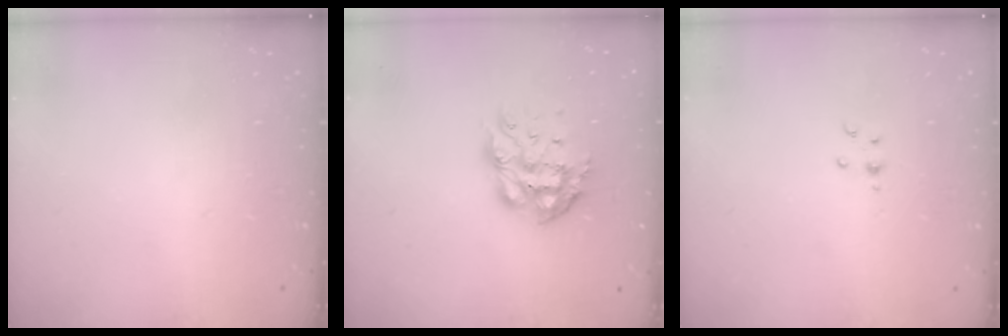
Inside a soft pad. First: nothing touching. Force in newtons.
{"total": 10.2, "press": 10.1, "slide": 0.8}
{"total": 2.4, "press": 2.4, "slide": 0.3}